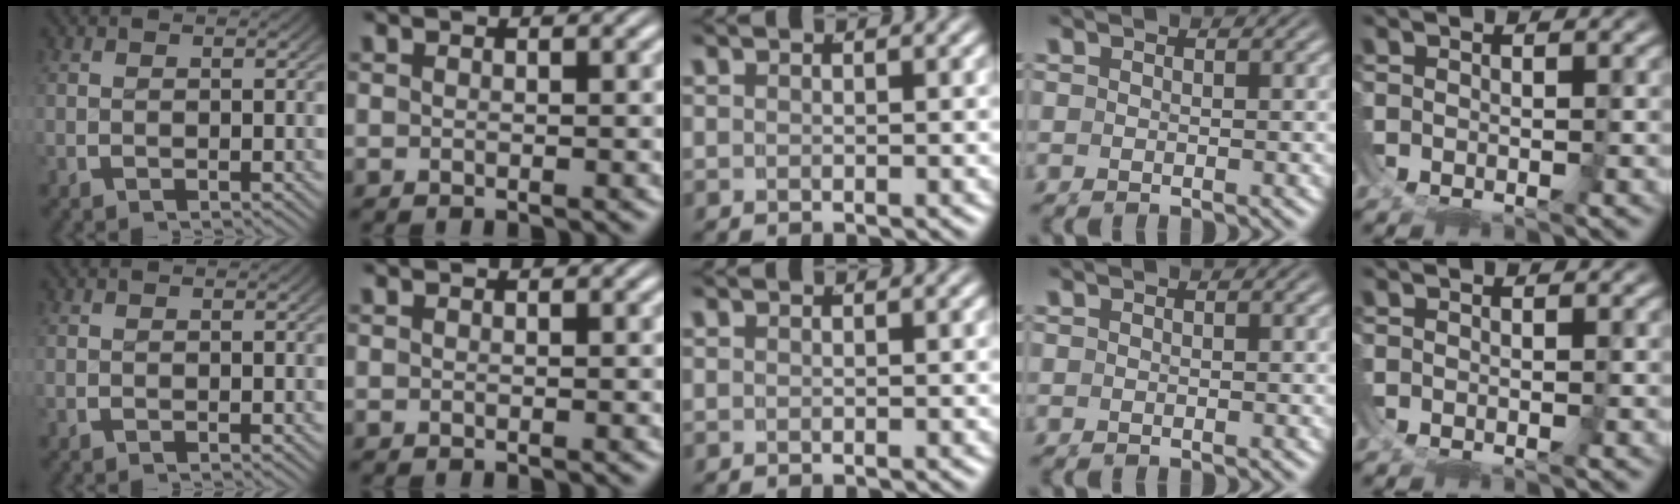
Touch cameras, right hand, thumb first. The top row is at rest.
{}